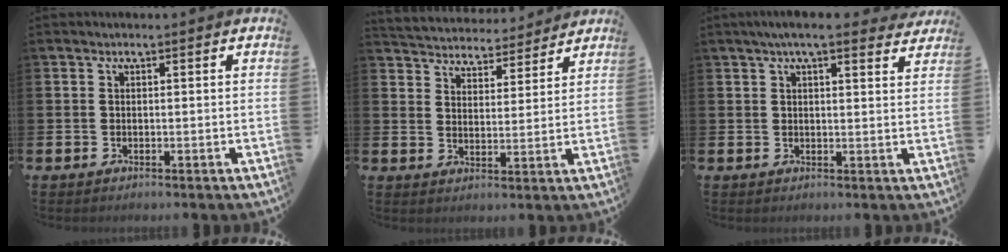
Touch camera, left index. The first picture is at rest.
{"total": 4.7, "force": [4.6, 1.1, -0.3], "torque": [-0.015, -0.037, 0.078]}
{"total": 5.0, "force": [4.2, 0.8, 2.5], "torque": [-0.047, -0.011, 0.073]}